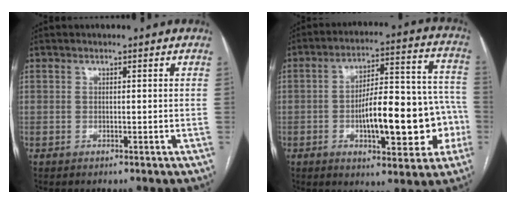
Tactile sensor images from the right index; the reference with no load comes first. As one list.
[{"total": 17.9, "force": [-4.5, 5.7, 16.3], "torque": [-0.221, 0.041, -0.057]}]